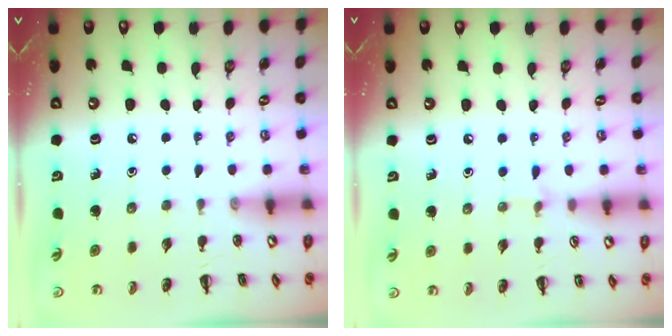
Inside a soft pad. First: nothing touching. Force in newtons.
{"total": 4.6, "press": 4.4, "slide": 1.6}